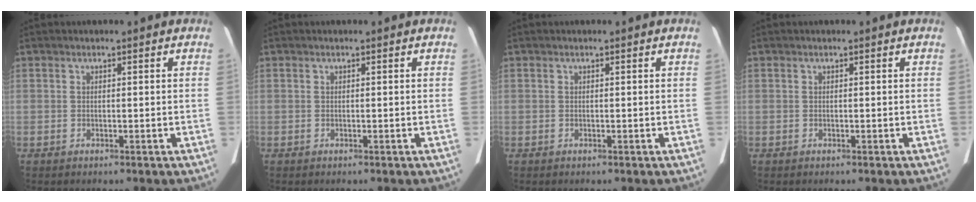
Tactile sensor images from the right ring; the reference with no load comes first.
{"total": 0.0}
{"total": 0.0}
{"total": 0.0}